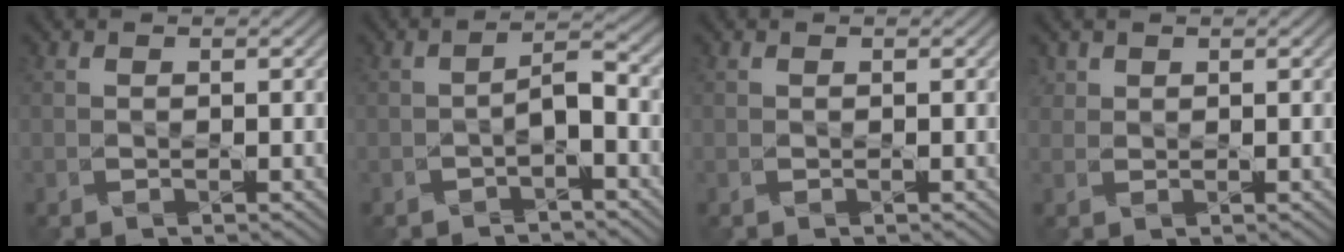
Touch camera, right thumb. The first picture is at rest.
{"total": 3.3, "force": [-2.2, 0.5, 2.4], "torque": [-0.038, 0.010, -0.037]}
{"total": 0.0}
{"total": 1.9, "force": [1.5, 1.1, 0.2], "torque": [-0.015, 0.011, 0.026]}